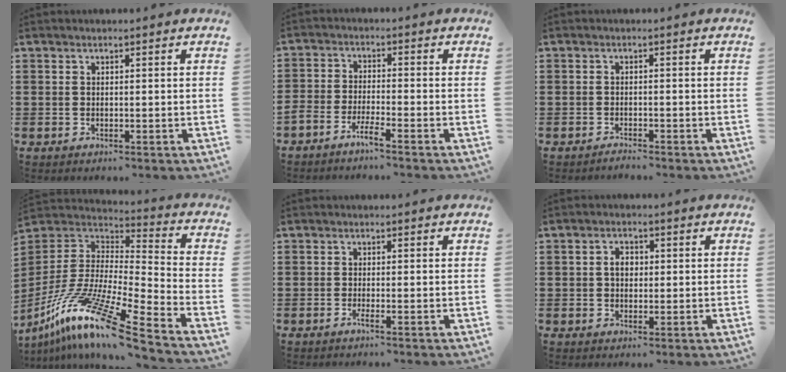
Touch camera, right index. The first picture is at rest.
{"total": 3.1, "force": [-3.0, -0.3, 1.0], "torque": [-0.028, -0.001, -0.061]}
{"total": 1.2, "force": [-1.2, 0.0, 0.2], "torque": [-0.006, -0.001, -0.023]}
{"total": 15.1, "force": [-10.2, 0.8, 11.1], "torque": [-0.222, 0.005, -0.194]}
{"total": 1.2, "force": [-0.8, -0.1, 0.8], "torque": [-0.022, -0.009, -0.017]}
{"total": 2.6, "force": [0.2, 1.8, 1.9], "torque": [-0.039, 0.008, 0.002]}